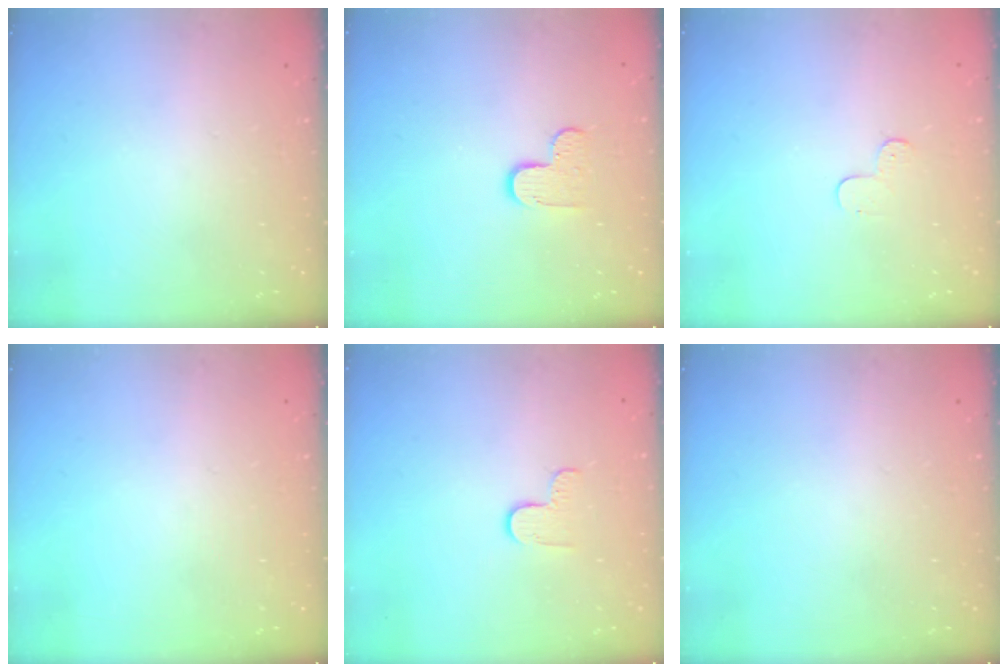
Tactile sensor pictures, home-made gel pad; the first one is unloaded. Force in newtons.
{"total": 5.8, "press": 5.8, "slide": 0.4}
{"total": 3.9, "press": 3.9, "slide": 0.4}
{"total": 0.0}
{"total": 3.3, "press": 3.3, "slide": 0.4}
{"total": 0.0}